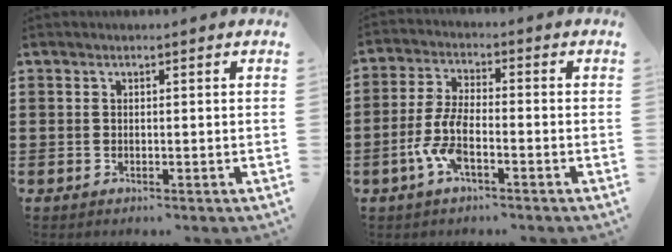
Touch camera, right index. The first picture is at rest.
{"total": 6.9, "force": [-2.7, 2.4, 5.9], "torque": [-0.141, -0.007, -0.057]}